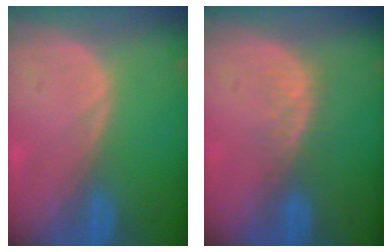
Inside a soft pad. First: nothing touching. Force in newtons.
{"total": 3.5, "press": 3.0, "slide": 1.7}